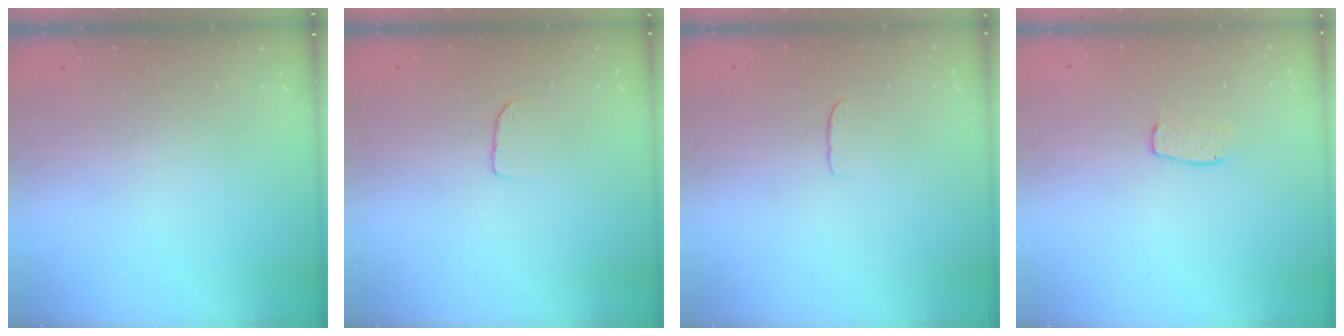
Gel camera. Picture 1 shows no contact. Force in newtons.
{"total": 4.6, "press": 4.6, "slide": 0.4}
{"total": 3.1, "press": 3.1, "slide": 0.2}
{"total": 5.7, "press": 5.7, "slide": 0.4}